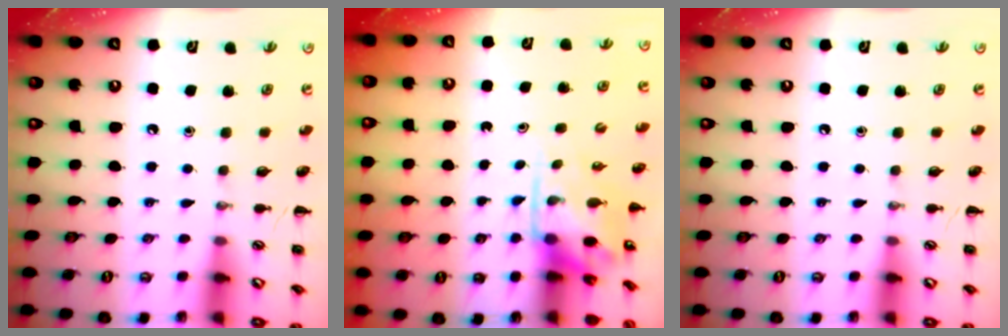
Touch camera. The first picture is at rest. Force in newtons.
{"total": 3.7, "press": 3.7, "slide": 0.6}
{"total": 0.0}